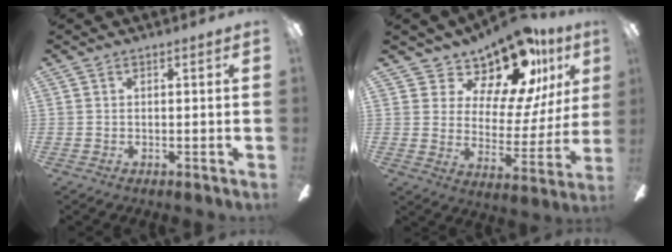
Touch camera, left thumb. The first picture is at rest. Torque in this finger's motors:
{"motor_torque": [0.50, 0.56, -0.09, 0.01, 0.04]}